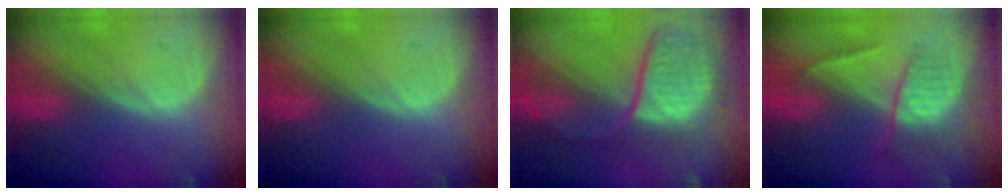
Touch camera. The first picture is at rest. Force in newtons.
{"total": 0.0}
{"total": 10.5, "press": 9.6, "slide": 4.1}
{"total": 6.7, "press": 5.8, "slide": 3.3}